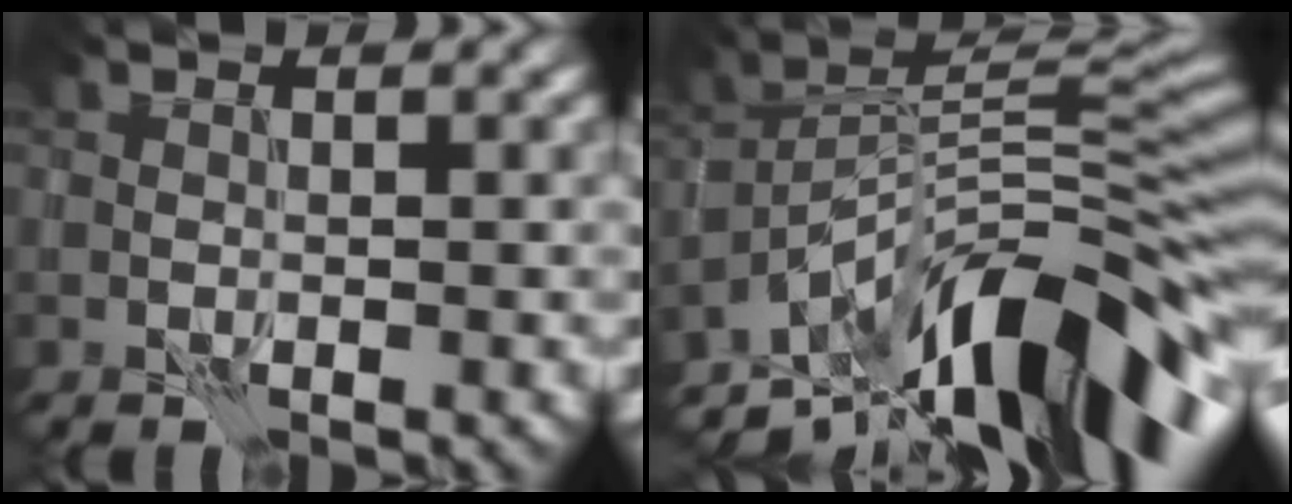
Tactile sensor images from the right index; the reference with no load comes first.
{"total": 13.4, "force": [-8.2, 4.3, 9.7], "torque": [-0.152, 0.038, -0.143]}